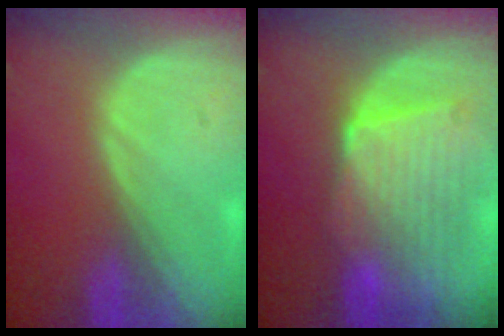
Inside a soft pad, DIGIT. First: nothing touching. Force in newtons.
{"total": 9.6, "press": 8.7, "slide": 4.1}